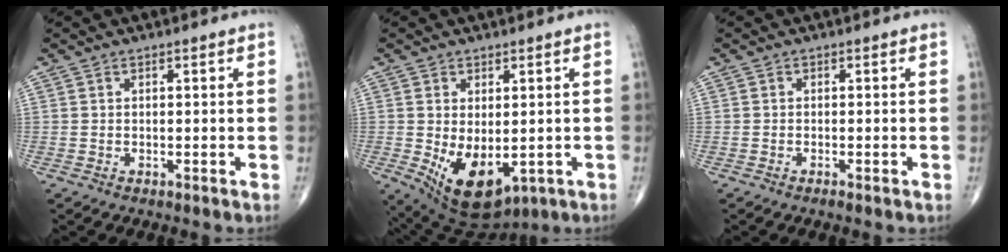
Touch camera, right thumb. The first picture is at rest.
{"total": 11.0, "force": [-1.9, 6.2, 8.9], "torque": [-0.135, -0.011, -0.004]}
{"total": 0.7, "force": [-0.4, 0.2, 0.6], "torque": [-0.013, -0.002, -0.007]}